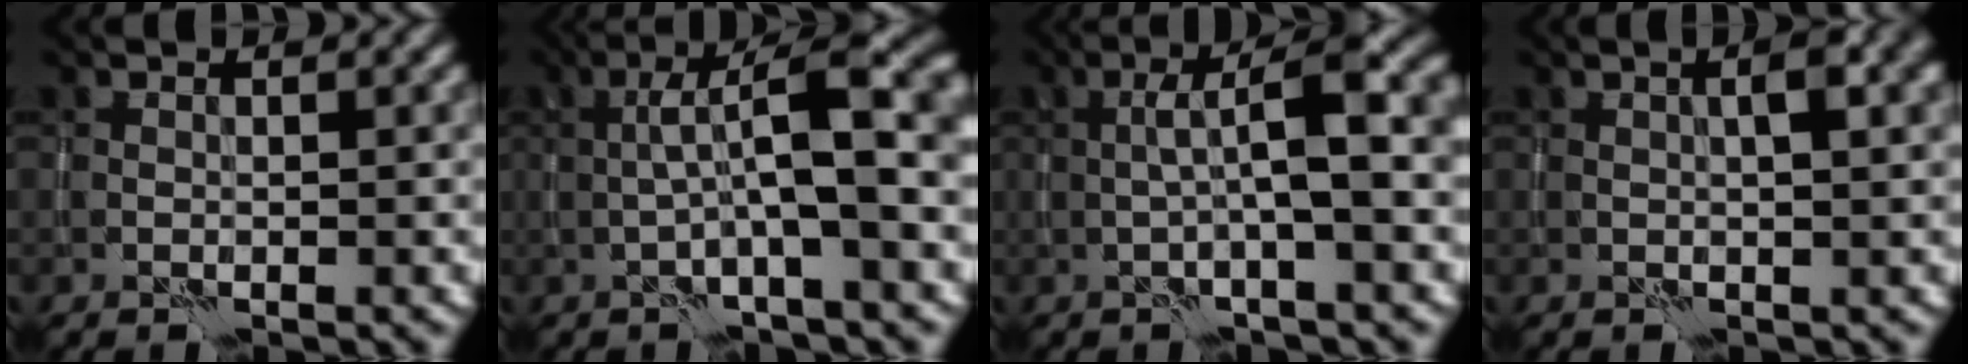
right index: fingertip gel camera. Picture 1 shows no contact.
{"total": 9.3, "force": [0.7, 2.4, 9.0], "torque": [-0.141, 0.025, 0.005]}
{"total": 7.3, "force": [0.7, 1.6, 7.1], "torque": [-0.110, 0.019, 0.006]}
{"total": 3.9, "force": [0.8, 1.0, 3.7], "torque": [-0.046, 0.013, 0.008]}